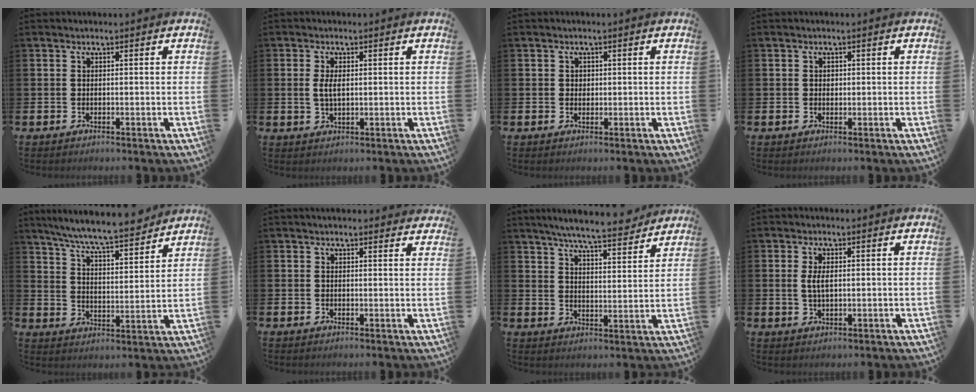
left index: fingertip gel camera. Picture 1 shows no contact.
{"total": 2.6, "force": [0.4, 1.2, 2.2], "torque": [-0.044, 0.005, 0.005]}
{"total": 1.0, "force": [0.4, 0.9, 0.3], "torque": [0.003, 0.003, 0.005]}
{"total": 0.8, "force": [0.2, 0.7, 0.3], "torque": [0.003, 0.002, 0.002]}
{"total": 8.1, "force": [7.7, 0.2, 2.8], "torque": [-0.086, -0.051, 0.135]}
{"total": 1.8, "force": [1.8, 0.3, 0.2], "torque": [-0.002, -0.006, 0.032]}
{"total": 7.4, "force": [6.9, 0.5, 2.4], "torque": [-0.057, -0.040, 0.120]}
{"total": 2.6, "force": [0.6, 1.1, 2.3], "torque": [-0.046, 0.006, 0.008]}